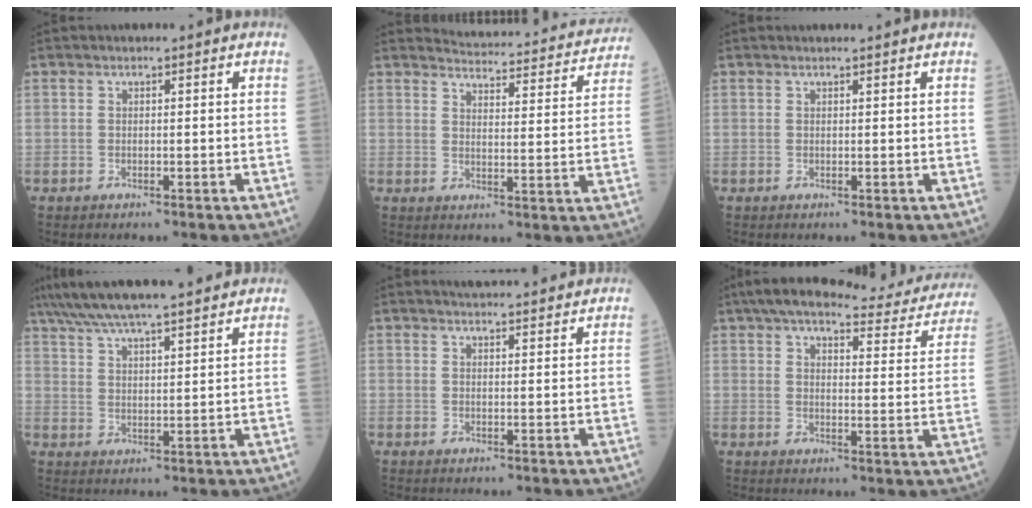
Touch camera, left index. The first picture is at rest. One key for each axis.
{"total": 17.9, "fx": 17.4, "fy": 2.9, "fz": 3.3, "tx": -0.031, "ty": -0.042, "tz": 0.189}
{"total": 2.3, "fx": 2.2, "fy": 0.1, "fz": 0.7, "tx": -0.008, "ty": 0.014, "tz": 0.027}
{"total": 19.3, "fx": 16.8, "fy": 2.0, "fz": 9.4, "tx": -0.165, "ty": 0.042, "tz": 0.251}
{"total": 8.4, "fx": 7.9, "fy": 0.9, "fz": 2.7, "tx": -0.037, "ty": 0.019, "tz": 0.093}
{"total": 23.1, "fx": 20.3, "fy": 4.4, "fz": 10.1, "tx": -0.131, "ty": -0.022, "tz": 0.234}